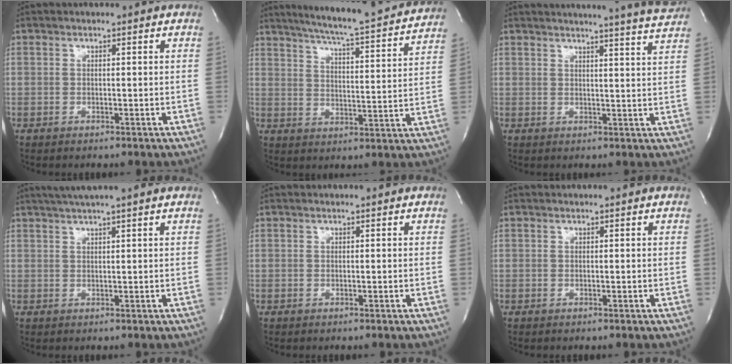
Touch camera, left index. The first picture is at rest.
{"total": 20.3, "force": [18.5, 0.7, 8.4], "torque": [-0.133, -0.032, 0.241]}
{"total": 14.1, "force": [13.3, -1.3, 4.7], "torque": [-0.076, -0.058, 0.148]}
{"total": 4.5, "force": [3.4, -1.4, 2.6], "torque": [-0.040, 0.013, 0.061]}
{"total": 0.0}
{"total": 0.0}